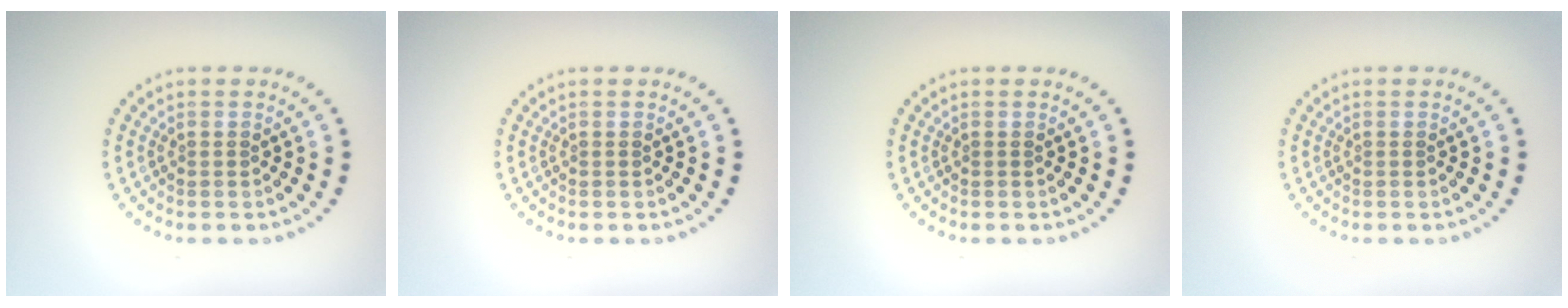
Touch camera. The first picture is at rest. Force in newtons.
{"total": 0.0}
{"total": 0.0}
{"total": 0.0}